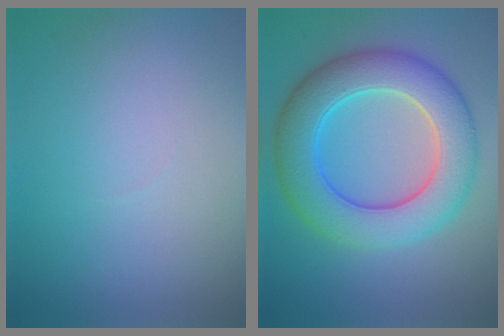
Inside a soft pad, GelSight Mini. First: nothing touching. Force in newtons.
{"total": 8.3, "press": 8.3, "slide": 0.4}